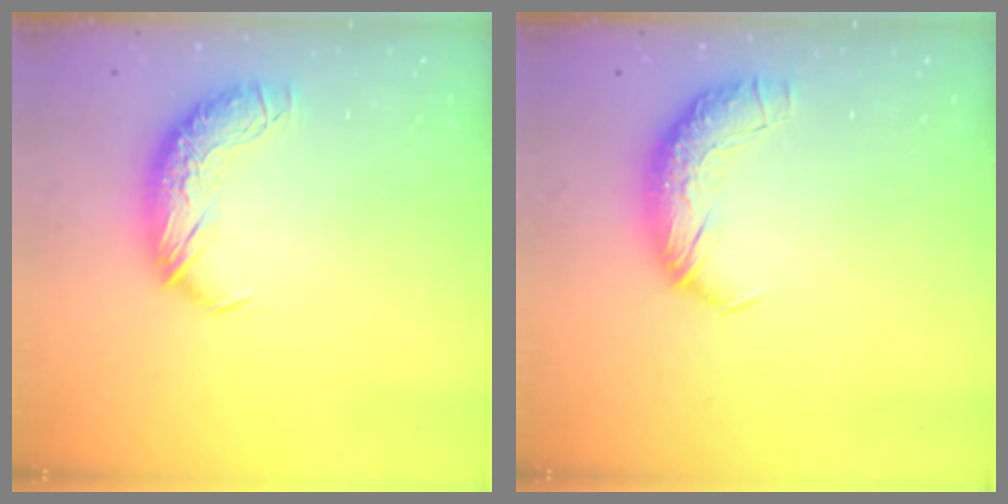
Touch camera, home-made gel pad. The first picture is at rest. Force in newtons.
{"total": 2.4, "press": 1.1, "slide": 2.2}